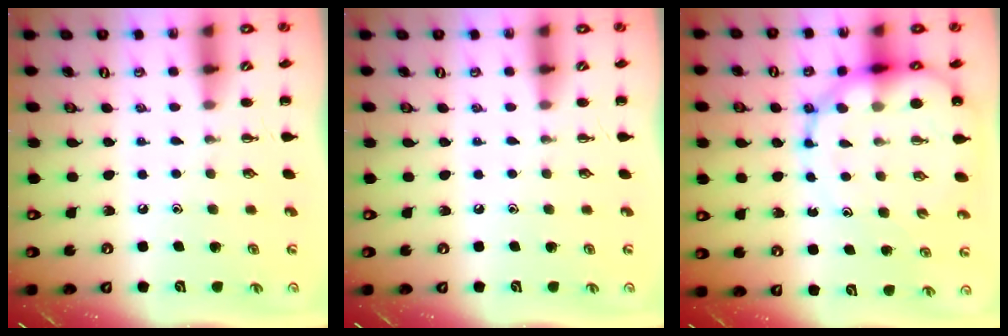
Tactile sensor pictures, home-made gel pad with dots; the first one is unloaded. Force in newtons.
{"total": 0.0}
{"total": 14.4, "press": 13.8, "slide": 4.2}